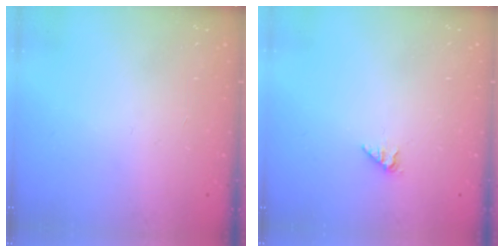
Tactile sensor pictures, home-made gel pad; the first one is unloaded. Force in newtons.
{"total": 1.0, "press": 1.0, "slide": 0.2}